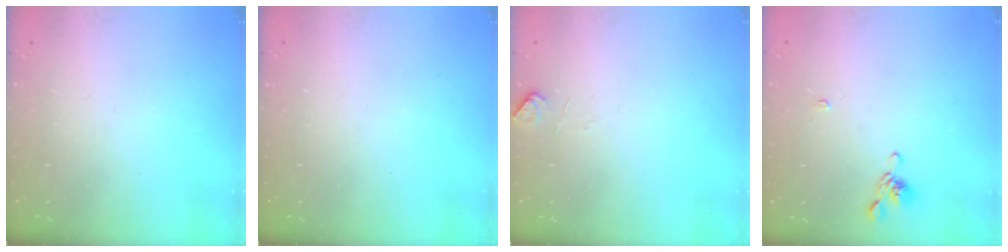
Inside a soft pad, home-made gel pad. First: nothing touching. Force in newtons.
{"total": 0.0}
{"total": 2.9, "press": 2.8, "slide": 0.6}
{"total": 4.7, "press": 4.7, "slide": 0.5}